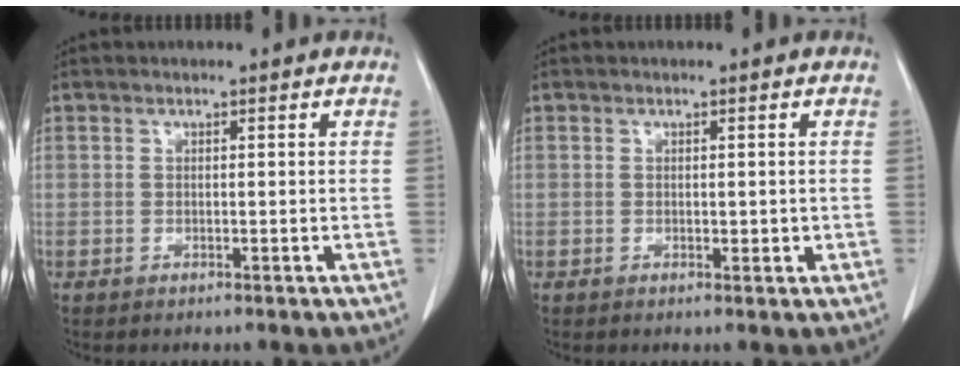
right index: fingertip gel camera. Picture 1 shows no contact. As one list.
[{"total": 1.1, "force": [0.0, 0.7, 0.8], "torque": [-0.011, -0.002, 0.003]}]